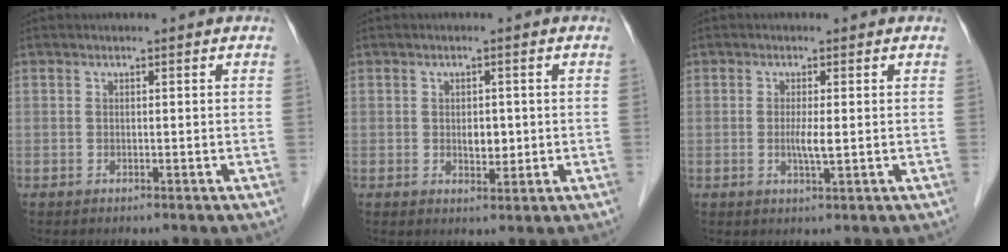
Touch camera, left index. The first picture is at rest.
{"total": 2.5, "force": [-0.2, 1.6, 2.0], "torque": [-0.032, -0.005, 0.001]}
{"total": 2.4, "force": [-0.3, 0.1, 2.4], "torque": [-0.050, -0.008, -0.005]}